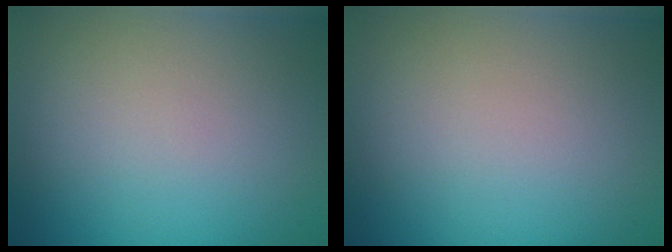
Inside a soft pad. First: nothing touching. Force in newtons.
{"total": 0.0}